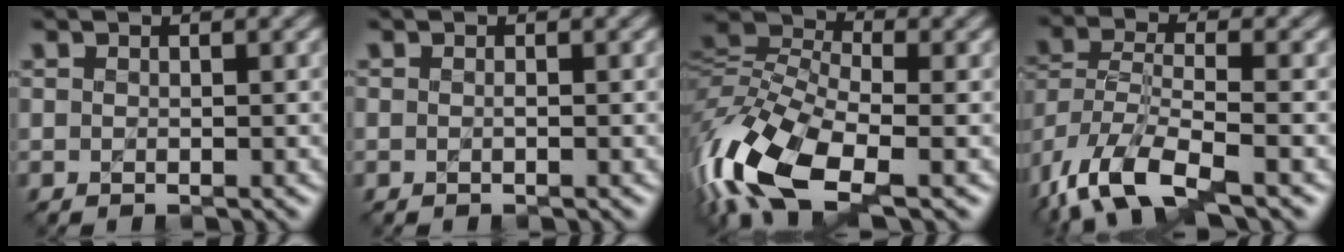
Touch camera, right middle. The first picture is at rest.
{"total": 0.0}
{"total": 12.2, "force": [-4.7, 5.9, 9.6], "torque": [-0.223, -0.003, -0.101]}
{"total": 9.2, "force": [-5.5, 3.5, 6.4], "torque": [-0.141, -0.014, -0.110]}